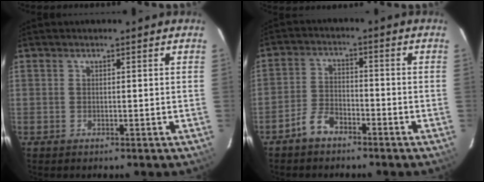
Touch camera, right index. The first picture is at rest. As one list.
[{"total": 5.1, "force": [-3.8, 2.5, 2.3], "torque": [-0.061, 0.012, -0.072]}]